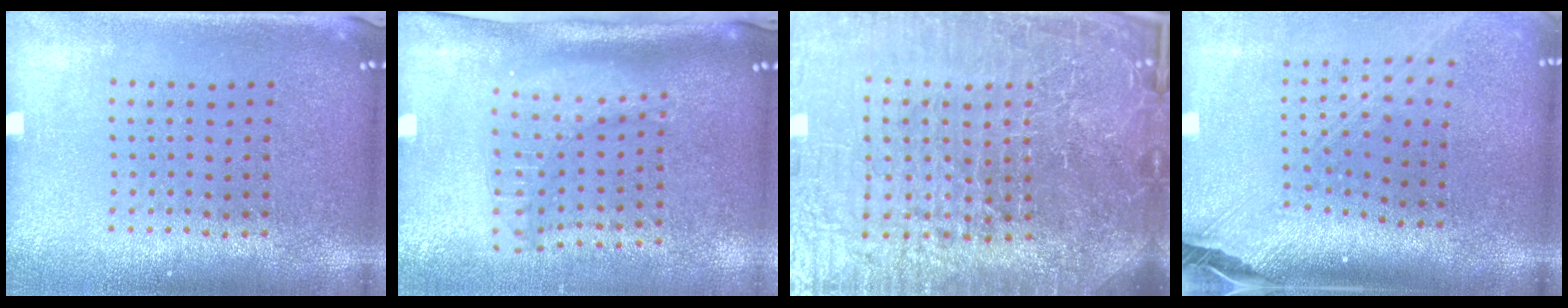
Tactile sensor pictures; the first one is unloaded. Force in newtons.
{"total": 2.1, "press": 1.6, "slide": 1.5}
{"total": 7.6, "press": 6.6, "slide": 3.9}
{"total": 2.9, "press": 2.0, "slide": 2.0}